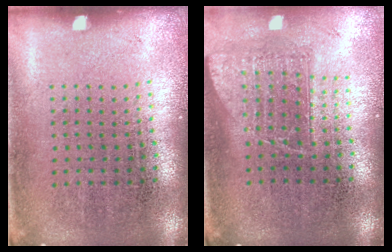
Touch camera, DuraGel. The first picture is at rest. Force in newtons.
{"total": 1.4, "press": 1.1, "slide": 0.9}